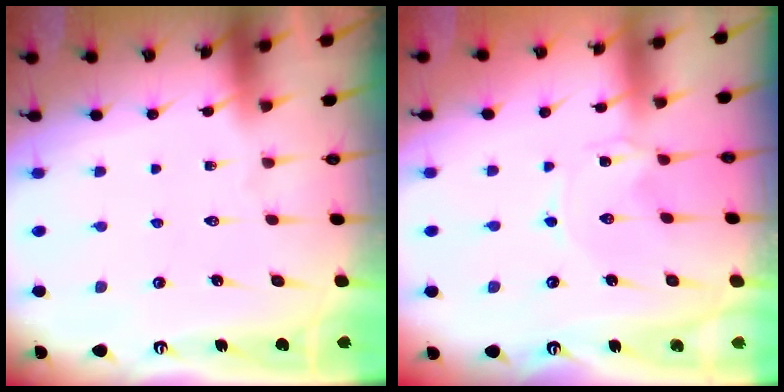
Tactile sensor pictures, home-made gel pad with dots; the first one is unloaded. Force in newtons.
{"total": 0.0}